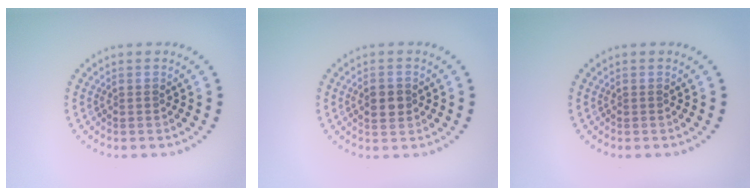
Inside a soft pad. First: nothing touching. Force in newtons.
{"total": 2.7, "press": 2.7, "slide": 0.0}
{"total": 0.0}